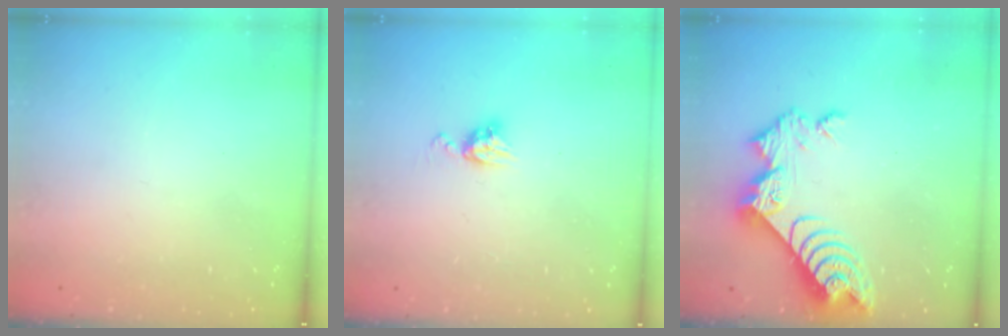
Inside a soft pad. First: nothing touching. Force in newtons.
{"total": 5.9, "press": 5.9, "slide": 0.5}
{"total": 10.0, "press": 10.0, "slide": 0.9}